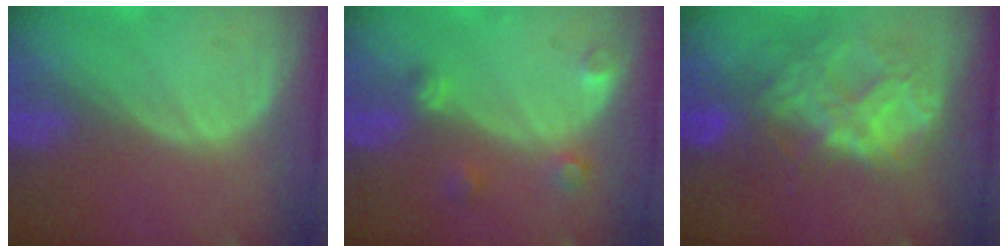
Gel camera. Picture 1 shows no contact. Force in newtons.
{"total": 2.7, "press": 2.7, "slide": 0.3}
{"total": 9.0, "press": 7.7, "slide": 4.6}